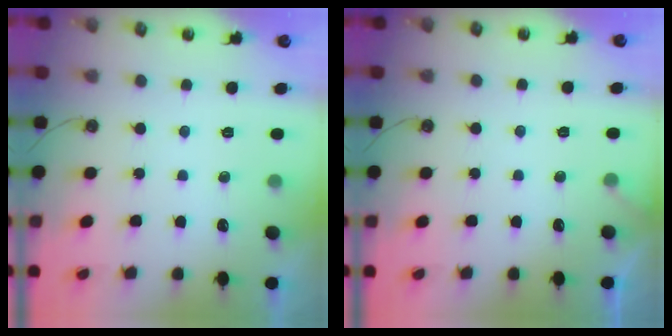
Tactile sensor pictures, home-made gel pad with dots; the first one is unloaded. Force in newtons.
{"total": 2.4, "press": 2.4, "slide": 0.2}